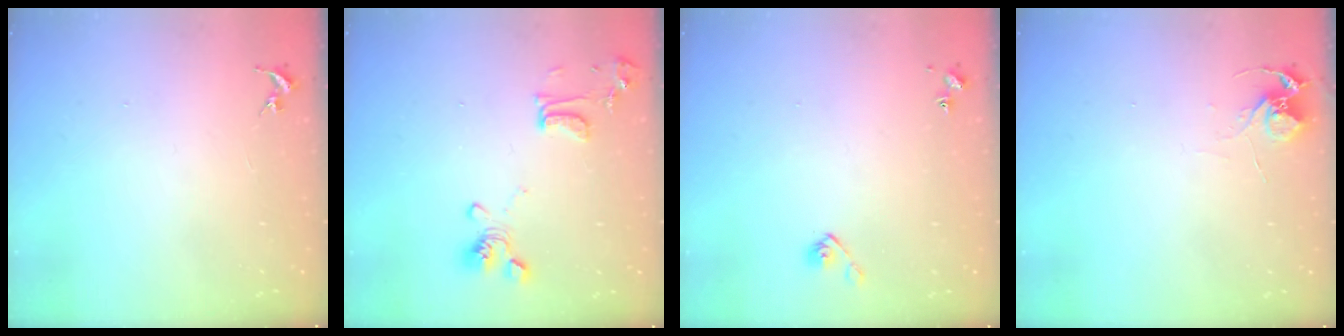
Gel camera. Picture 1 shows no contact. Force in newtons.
{"total": 13.5, "press": 13.4, "slide": 1.8}
{"total": 5.2, "press": 5.1, "slide": 0.6}
{"total": 6.5, "press": 6.5, "slide": 0.4}